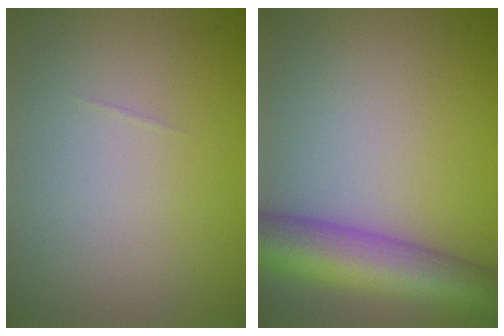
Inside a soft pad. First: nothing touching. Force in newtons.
{"total": 8.2, "press": 8.2, "slide": 0.3}